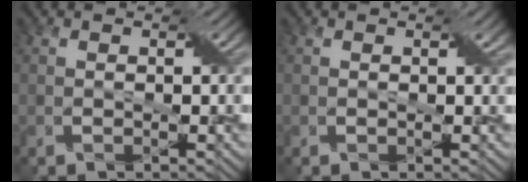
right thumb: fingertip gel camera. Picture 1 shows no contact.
{"total": 0.8, "force": [0.4, 0.1, 0.7], "torque": [-0.011, 0.002, 0.007]}